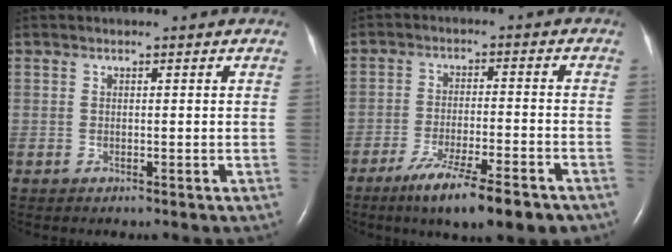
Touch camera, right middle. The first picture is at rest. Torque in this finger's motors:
{"motor_torque": [1.17, -0.97, 0.20, 0.11]}